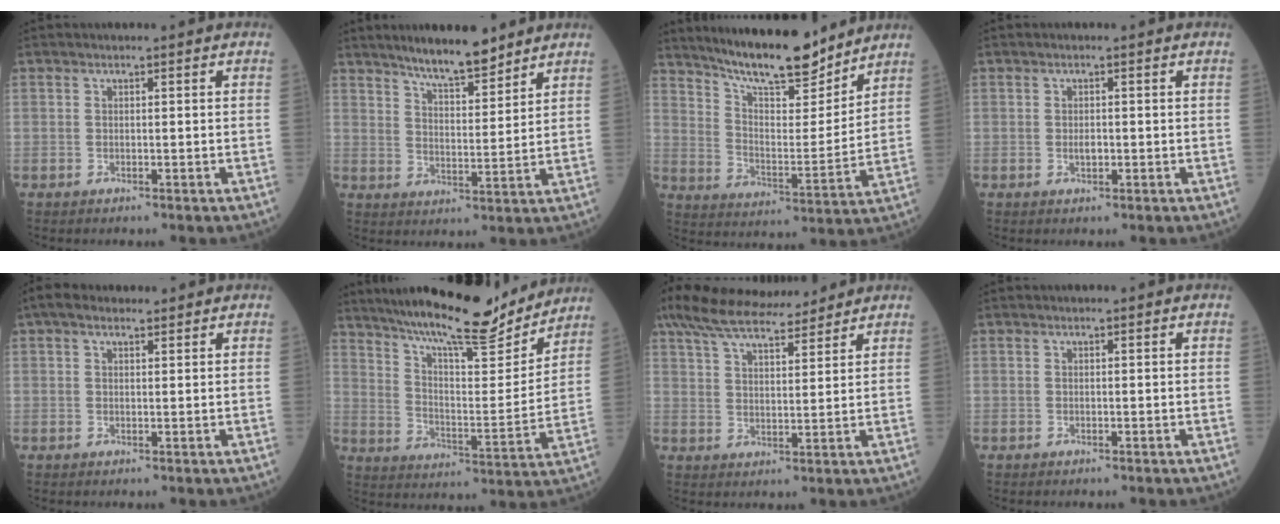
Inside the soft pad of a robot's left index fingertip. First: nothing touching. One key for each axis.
{"total": 8.6, "fx": 7.2, "fy": 1.4, "fz": 4.4, "tx": -0.078, "ty": 0.001, "tz": 0.125}
{"total": 16.0, "fx": 13.9, "fy": 2.6, "fz": 7.4, "tx": -0.124, "ty": -0.005, "tz": 0.232}
{"total": 1.2, "fx": -0.2, "fy": 0.6, "fz": 1.1, "tx": -0.021, "ty": 0.000, "tz": -0.002}
{"total": 3.0, "fx": 2.1, "fy": 1.4, "fz": 1.6, "tx": -0.036, "ty": 0.028, "tz": 0.036}
{"total": 19.5, "fx": 17.3, "fy": 2.4, "fz": 8.7, "tx": -0.149, "ty": -0.006, "tz": 0.263}
{"total": 15.3, "fx": 13.1, "fy": 3.2, "fz": 7.1, "tx": -0.141, "ty": 0.037, "tz": 0.219}
{"total": 0.0}